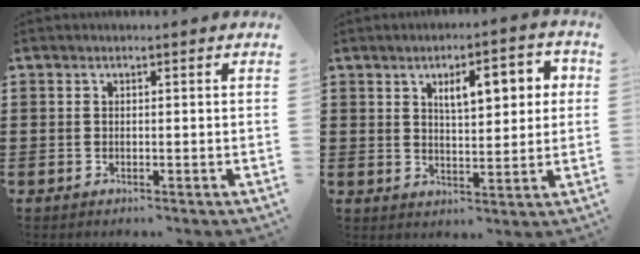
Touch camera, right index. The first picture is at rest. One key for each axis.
{"total": 6.6, "fx": 2.5, "fy": 2.6, "fz": 5.6, "tx": -0.090, "ty": 0.001, "tz": 0.035}